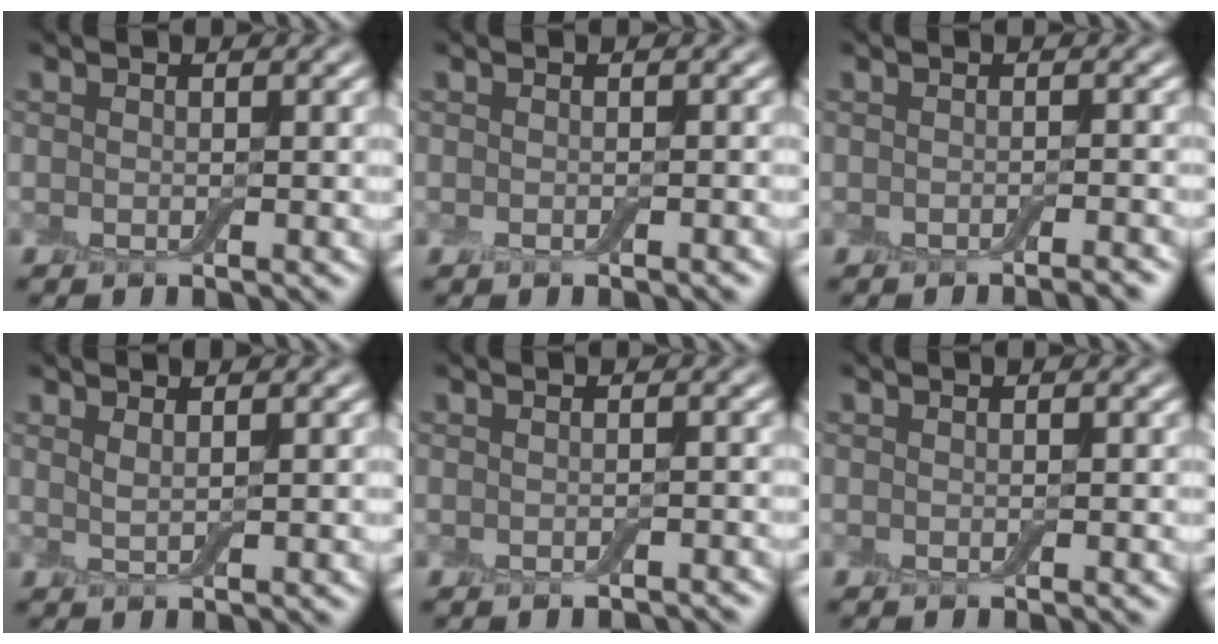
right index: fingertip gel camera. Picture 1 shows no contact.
{"total": 0.8, "force": [-0.6, 0.2, 0.5], "torque": [-0.010, -0.003, -0.008]}
{"total": 1.7, "force": [-1.2, 0.3, 1.2], "torque": [-0.005, -0.001, -0.019]}
{"total": 1.3, "force": [0.9, 0.4, 0.9], "torque": [-0.013, -0.001, 0.012]}
{"total": 1.1, "force": [-0.9, 0.2, 0.6], "torque": [-0.009, -0.005, -0.012]}
{"total": 0.0}